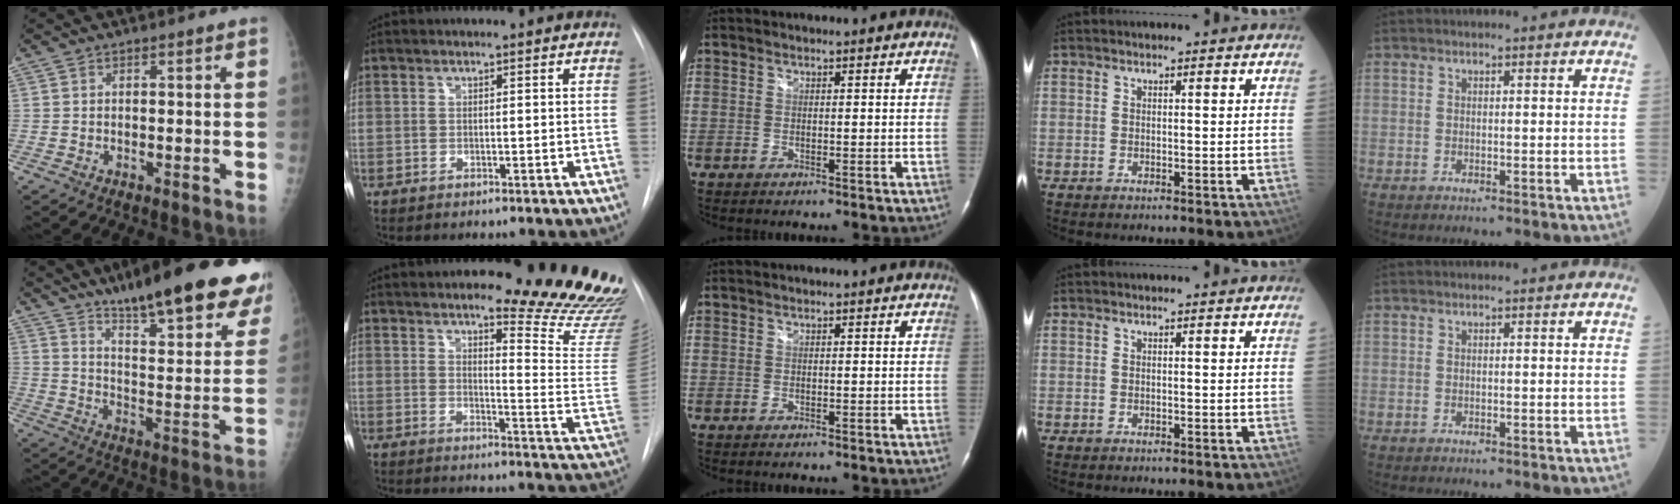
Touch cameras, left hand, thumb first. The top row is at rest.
{"thumb": {"total": 26.2, "force": [19.5, 5.6, 16.6], "torque": [-0.201, -0.082, 0.271]}, "index": {"total": 18.7, "force": [16.4, 1.5, 8.9], "torque": [-0.097, -0.116, 0.180]}}